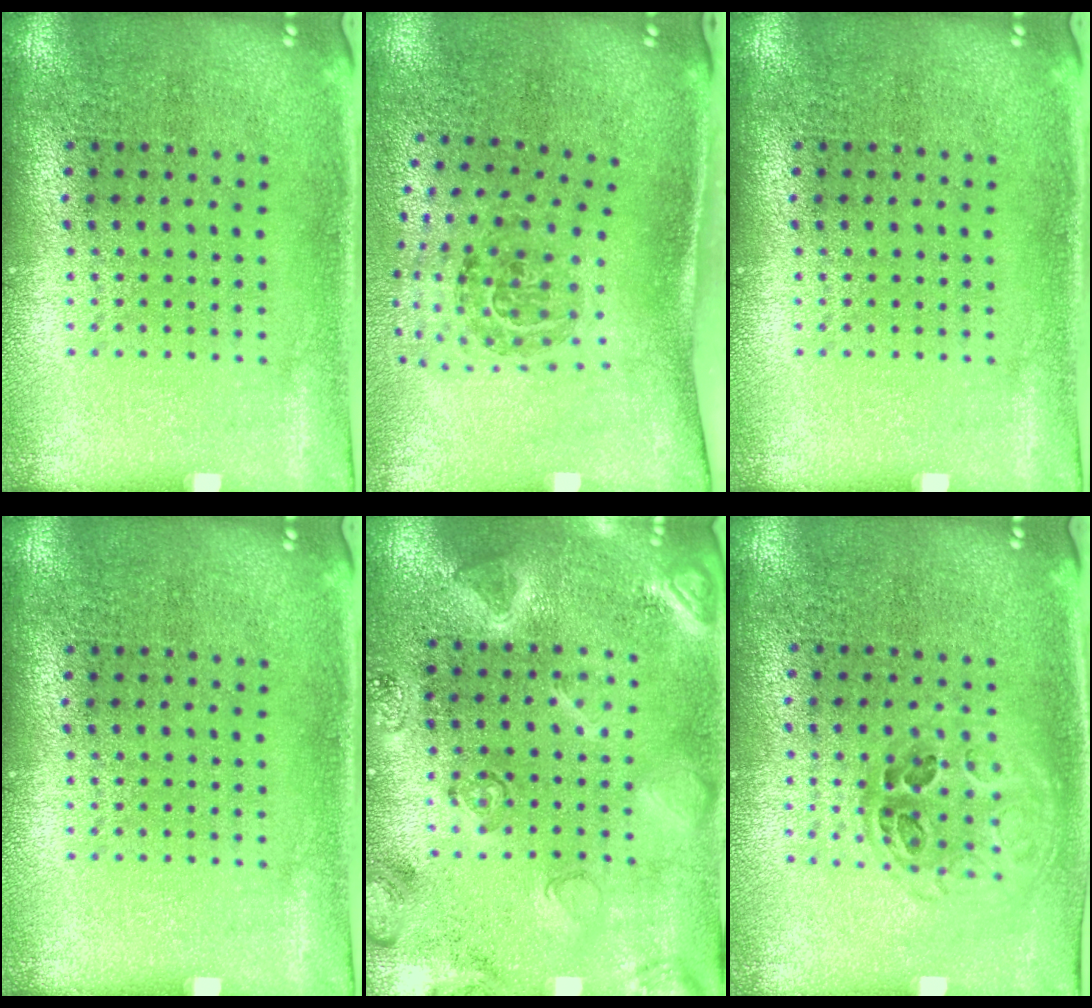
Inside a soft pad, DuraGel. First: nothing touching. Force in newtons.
{"total": 1.7, "press": 1.1, "slide": 1.3}
{"total": 0.0}
{"total": 0.0}
{"total": 2.5, "press": 2.5, "slide": 0.1}
{"total": 1.1, "press": 1.0, "slide": 0.5}